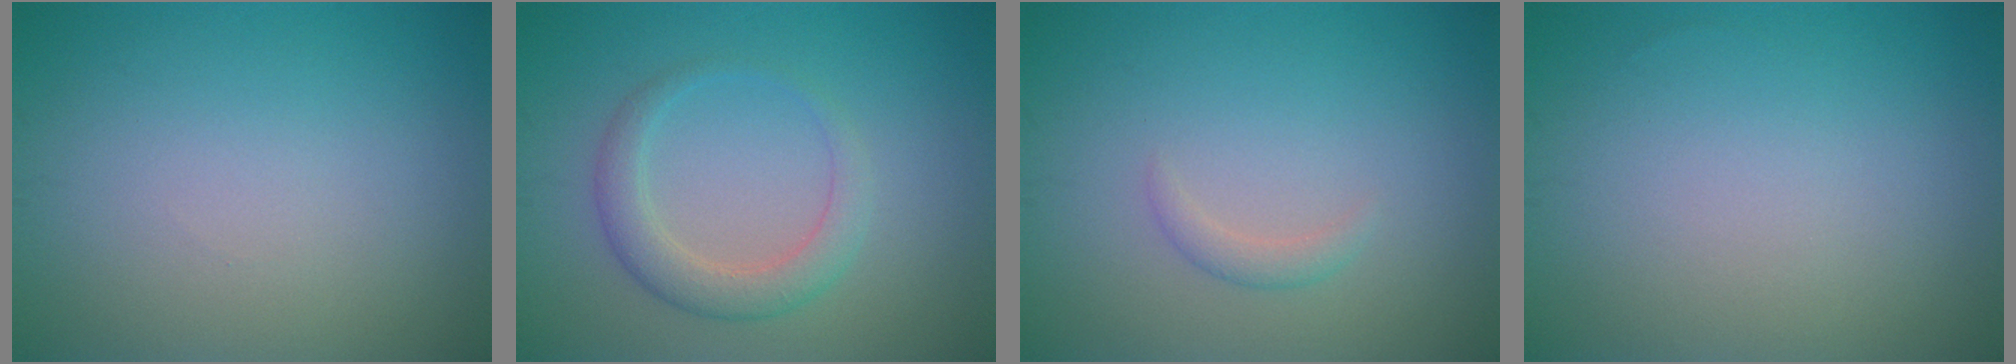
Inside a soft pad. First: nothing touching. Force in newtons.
{"total": 3.0, "press": 3.0, "slide": 0.1}
{"total": 1.1, "press": 1.1, "slide": 0.1}
{"total": 0.0}